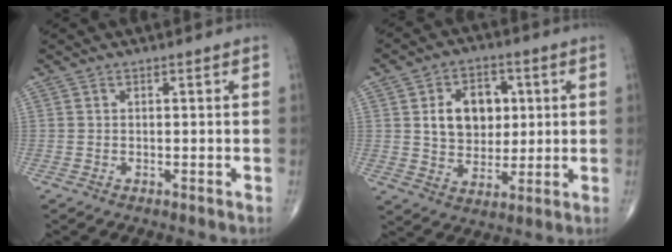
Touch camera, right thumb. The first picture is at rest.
{"total": 11.5, "force": [2.3, 8.5, 7.4], "torque": [-0.078, -0.002, 0.043]}